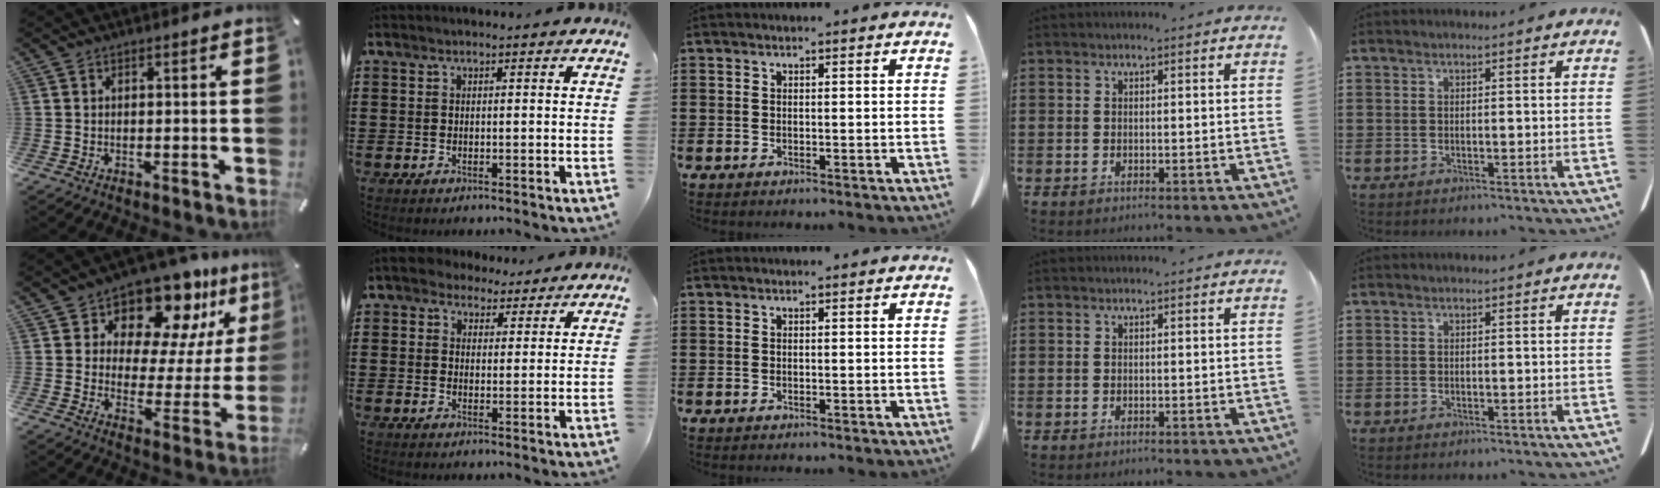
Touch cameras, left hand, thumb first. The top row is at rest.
{"thumb": {"total": 14.3, "force": [11.3, 7.0, 5.3], "torque": [-0.080, -0.106, 0.194]}, "index": {"total": 3.5, "force": [2.7, 2.2, 0.4], "torque": [-0.023, 0.006, 0.050]}}